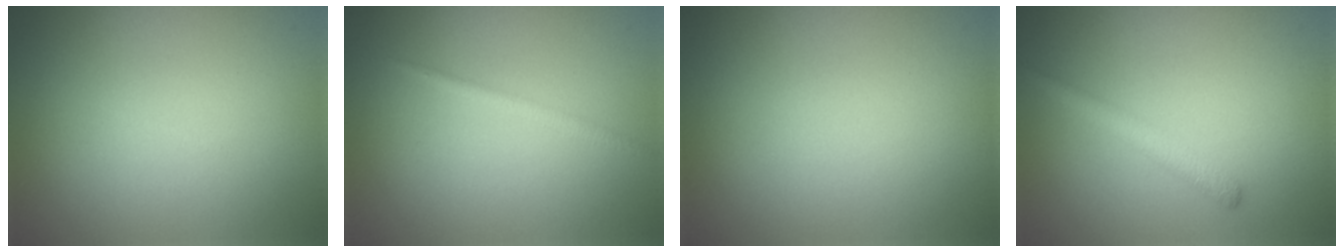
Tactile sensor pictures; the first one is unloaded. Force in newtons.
{"total": 1.1, "press": 1.1, "slide": 0.0}
{"total": 0.0}
{"total": 1.9, "press": 1.9, "slide": 0.0}